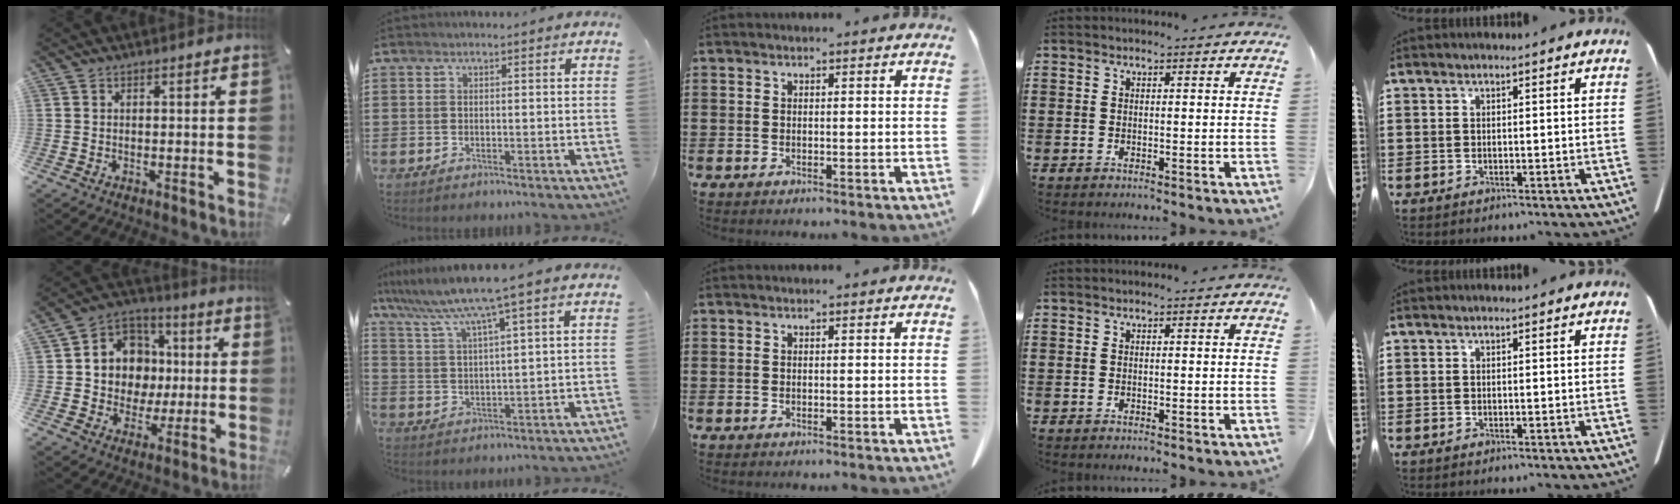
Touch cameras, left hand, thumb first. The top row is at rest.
{"thumb": {"total": 12.3, "force": [0.2, 11.9, 3.0], "torque": [-0.045, 0.000, 0.015]}, "index": {"total": 6.9, "force": [5.3, -0.9, 4.3], "torque": [-0.103, -0.033, 0.086]}}